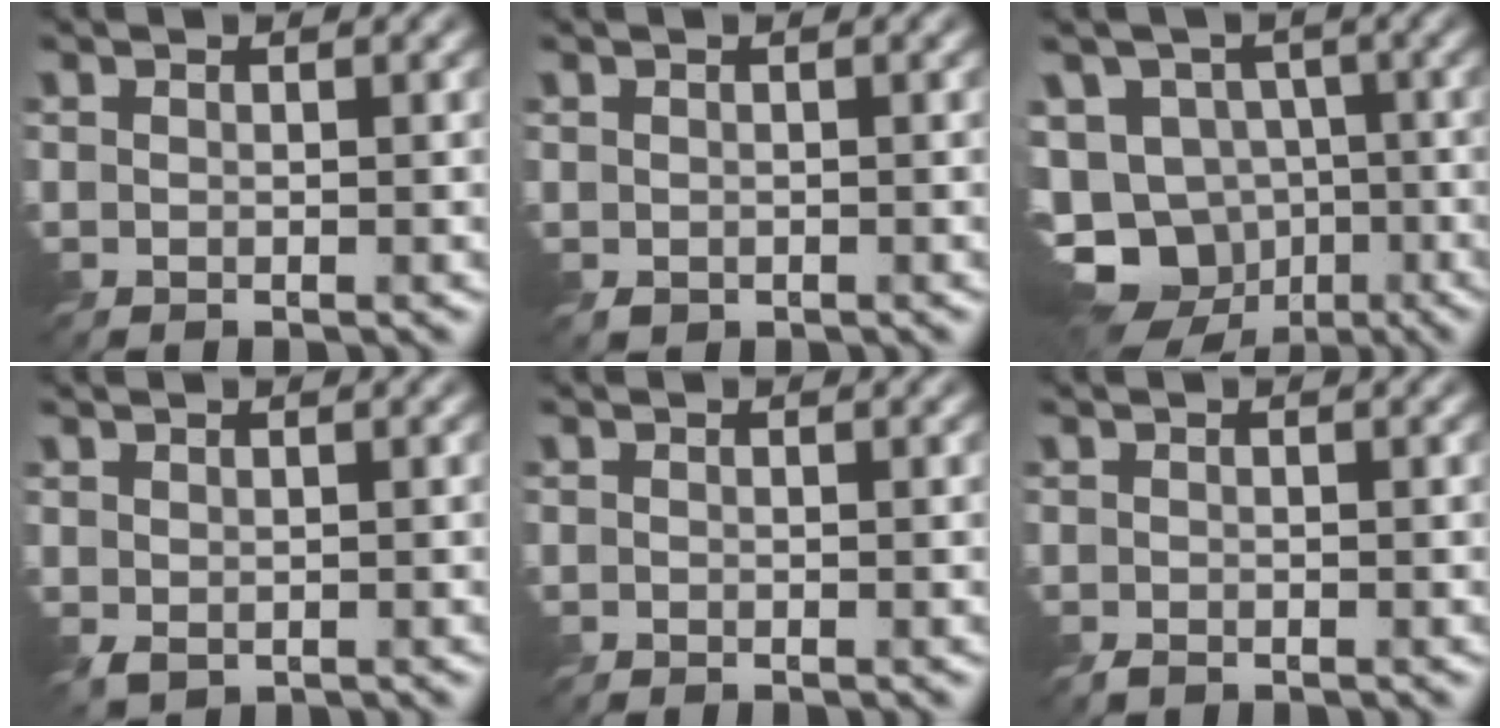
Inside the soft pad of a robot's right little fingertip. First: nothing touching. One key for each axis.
{"total": 0.6, "fx": 0.1, "fy": 0.6, "fz": 0.1, "tx": -0.001, "ty": -0.001, "tz": 0.005}
{"total": 15.0, "fx": -7.0, "fy": 11.6, "fz": 6.2, "tx": -0.132, "ty": -0.030, "tz": -0.112}
{"total": 1.0, "fx": 0.3, "fy": 0.8, "fz": 0.6, "tx": -0.012, "ty": -0.003, "tz": 0.009}
{"total": 0.0}
{"total": 0.6, "fx": -0.4, "fy": 0.5, "fz": 0.3, "tx": -0.003, "ty": 0.000, "tz": -0.005}